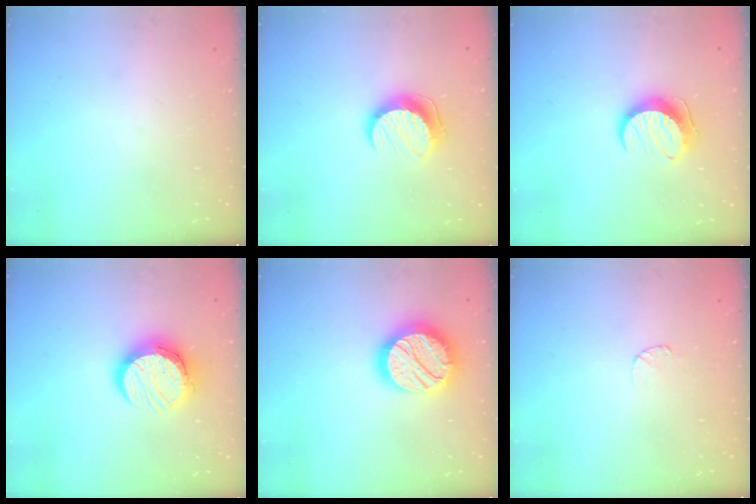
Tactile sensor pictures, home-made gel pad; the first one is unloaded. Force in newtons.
{"total": 9.8, "press": 9.8, "slide": 0.1}
{"total": 10.1, "press": 10.0, "slide": 0.5}
{"total": 12.4, "press": 12.4, "slide": 0.9}
{"total": 19.5, "press": 19.4, "slide": 1.2}
{"total": 3.6, "press": 3.6, "slide": 0.4}